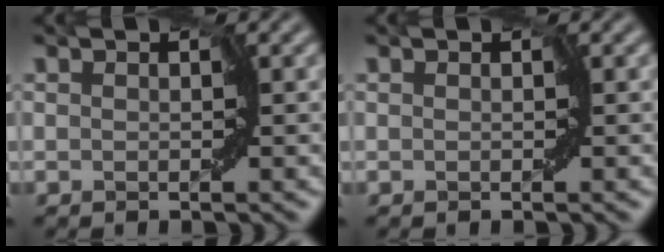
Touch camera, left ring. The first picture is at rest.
{"total": 0.0}